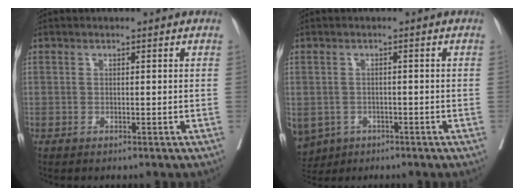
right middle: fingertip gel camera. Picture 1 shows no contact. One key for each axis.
{"total": 9.0, "fx": -4.4, "fy": 7.1, "fz": 3.2, "tx": -0.099, "ty": -0.006, "tz": -0.060}